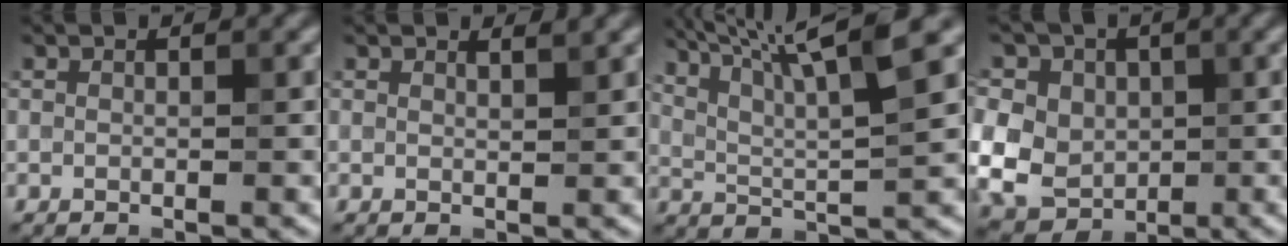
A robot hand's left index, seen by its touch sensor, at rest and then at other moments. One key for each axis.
{"total": 1.2, "fx": 1.1, "fy": 0.1, "fz": 0.4, "tx": -0.001, "ty": 0.001, "tz": 0.016}
{"total": 8.7, "fx": 5.7, "fy": 1.3, "fz": 6.5, "tx": -0.110, "ty": 0.020, "tz": 0.091}
{"total": 13.9, "fx": 2.9, "fy": 11.8, "fz": 6.8, "tx": -0.138, "ty": 0.033, "tz": 0.020}